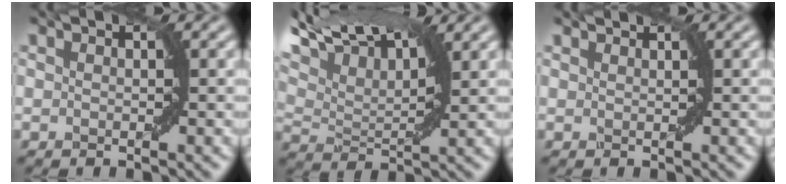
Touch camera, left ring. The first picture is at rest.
{"total": 10.3, "force": [7.0, 3.6, 6.7], "torque": [-0.136, 0.048, 0.111]}
{"total": 1.0, "force": [1.0, -0.1, 0.1], "torque": [-0.003, -0.003, 0.013]}